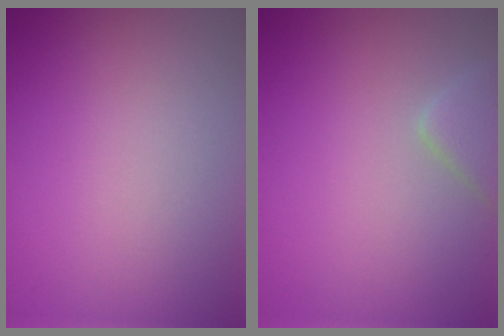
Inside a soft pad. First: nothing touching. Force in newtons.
{"total": 2.3, "press": 2.3, "slide": 0.2}